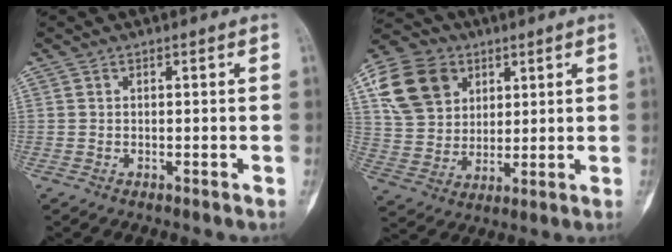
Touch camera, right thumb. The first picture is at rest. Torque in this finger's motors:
{"motor_torque": [-0.87, 0.74, -0.01, -0.13, 0.04]}